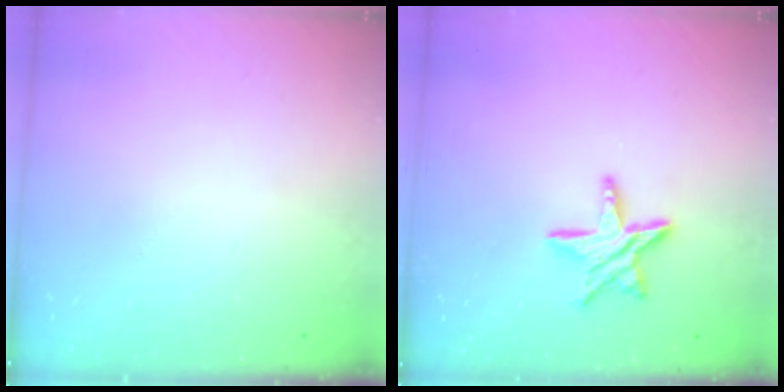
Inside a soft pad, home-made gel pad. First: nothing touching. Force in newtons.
{"total": 11.0, "press": 11.0, "slide": 0.8}